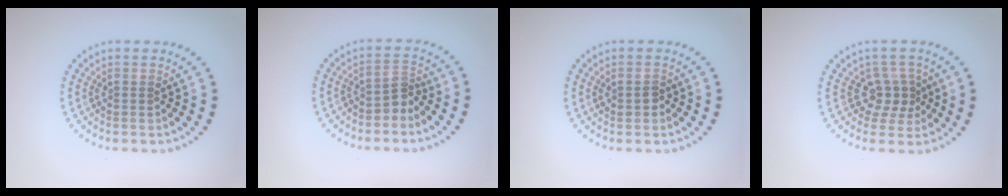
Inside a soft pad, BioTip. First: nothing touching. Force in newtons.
{"total": 2.0, "press": 1.5, "slide": 1.3}
{"total": 1.2, "press": 1.2, "slide": 0.1}
{"total": 2.5, "press": 2.0, "slide": 1.5}